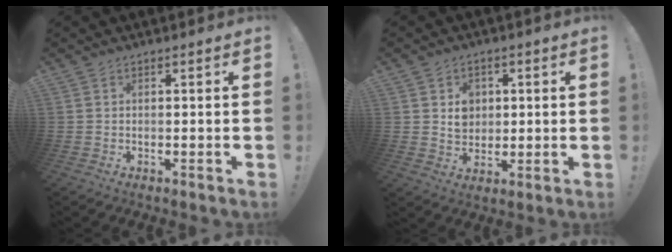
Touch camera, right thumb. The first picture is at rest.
{"total": 6.6, "force": [1.8, 5.8, 2.4], "torque": [-0.016, -0.011, 0.032]}